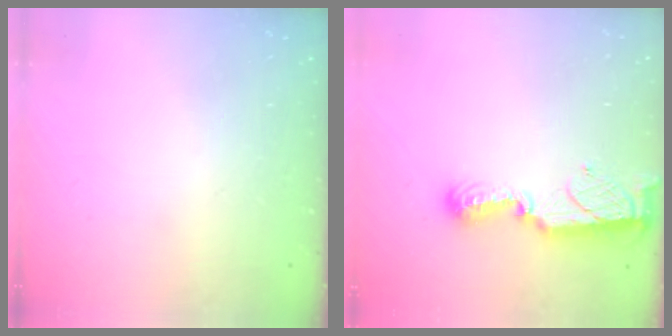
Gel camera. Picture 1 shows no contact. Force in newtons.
{"total": 8.5, "press": 8.4, "slide": 0.2}